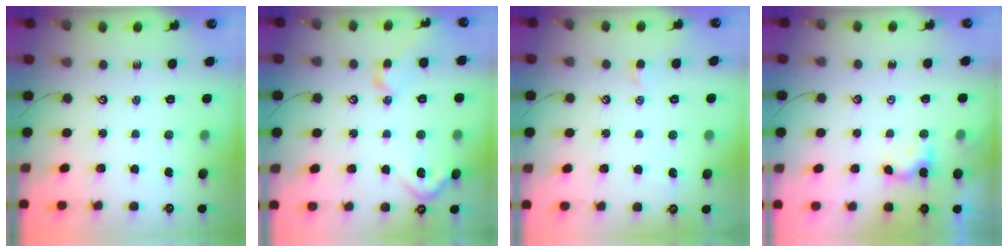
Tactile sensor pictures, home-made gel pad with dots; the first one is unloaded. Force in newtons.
{"total": 6.4, "press": 6.3, "slide": 1.1}
{"total": 0.7, "press": 0.4, "slide": 0.5}
{"total": 2.2, "press": 2.1, "slide": 0.5}